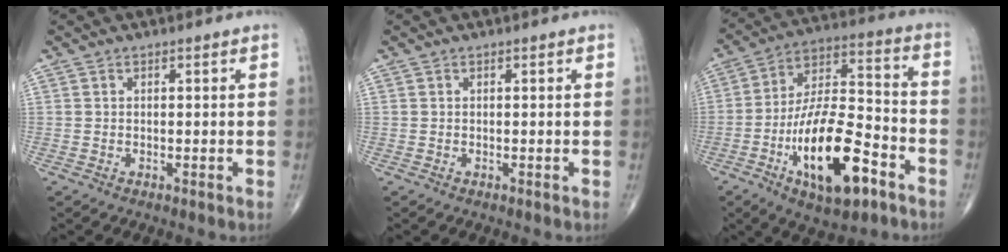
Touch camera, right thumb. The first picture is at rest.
{"total": 0.0}
{"total": 19.8, "force": [-8.5, 7.9, 16.0], "torque": [-0.270, 0.050, -0.142]}